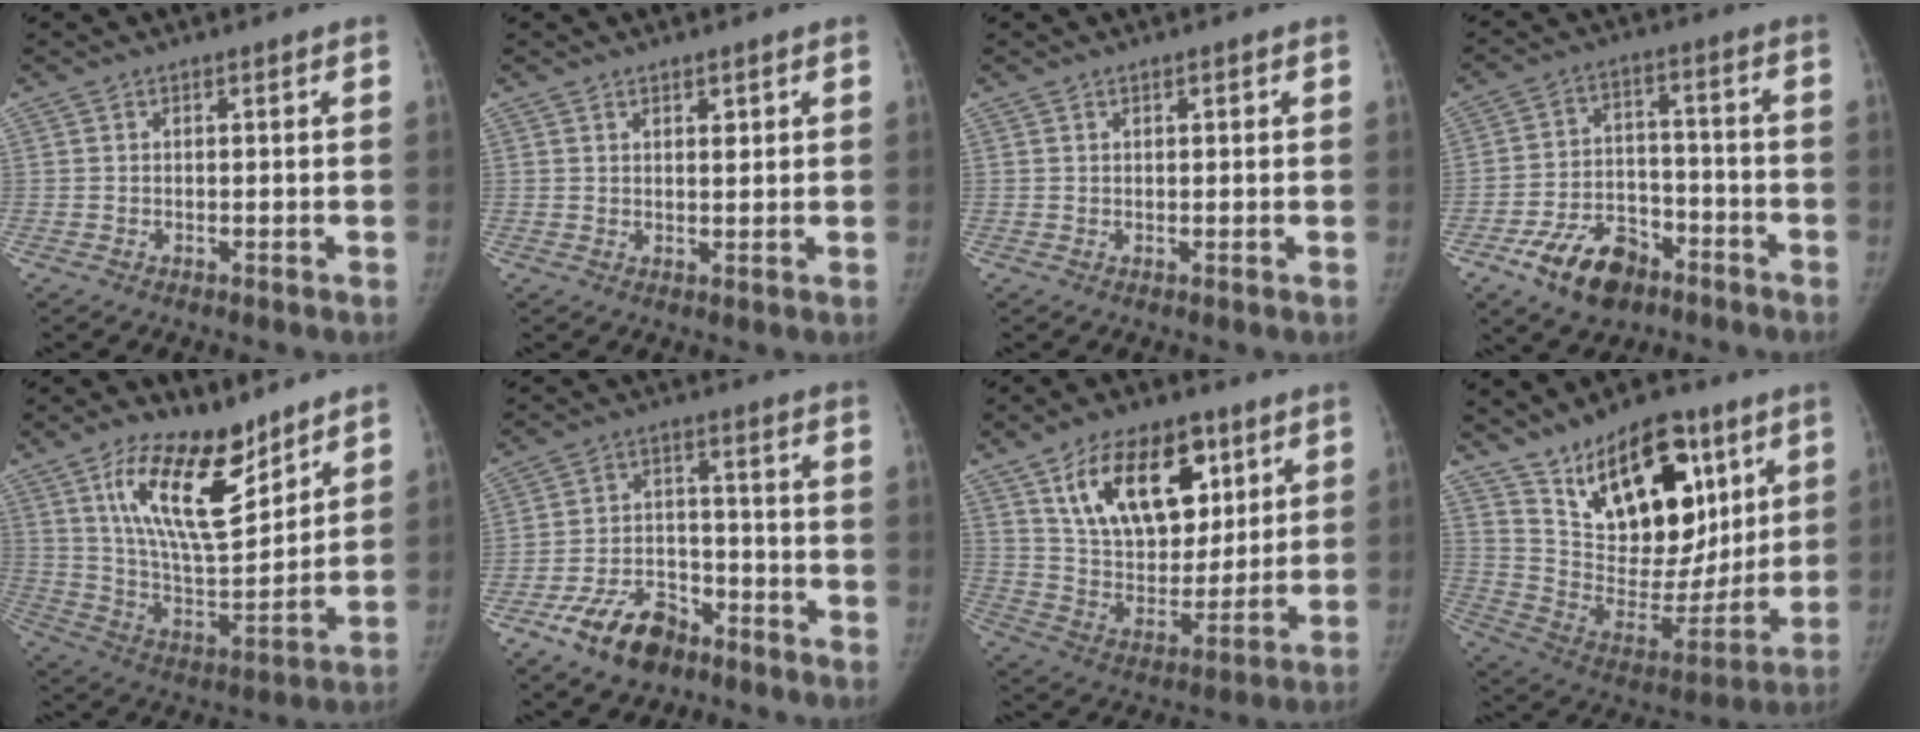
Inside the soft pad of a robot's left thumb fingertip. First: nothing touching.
{"total": 1.9, "force": [1.0, 1.0, 1.3], "torque": [-0.011, -0.005, 0.017]}
{"total": 0.6, "force": [0.3, 0.3, 0.4], "torque": [-0.004, 0.000, 0.004]}
{"total": 12.4, "force": [-7.7, 7.4, 6.3], "torque": [-0.081, 0.049, -0.126]}
{"total": 19.0, "force": [11.2, 7.7, 13.2], "torque": [-0.191, -0.070, 0.211]}
{"total": 11.3, "force": [-7.4, 6.5, 5.4], "torque": [-0.074, 0.048, -0.127]}
{"total": 20.8, "force": [9.7, 12.2, 13.8], "torque": [-0.176, -0.039, 0.172]}
{"total": 25.4, "force": [13.4, 13.4, 16.8], "torque": [-0.215, -0.044, 0.236]}